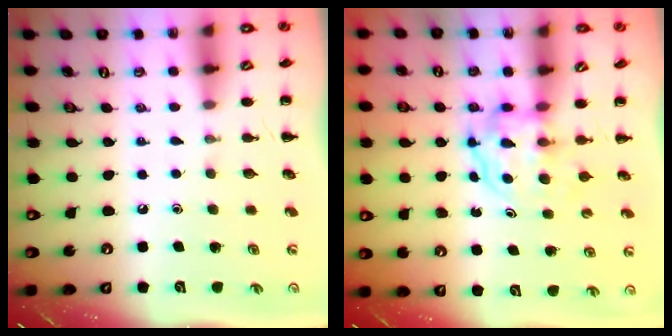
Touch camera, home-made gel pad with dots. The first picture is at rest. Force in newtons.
{"total": 3.8, "press": 3.8, "slide": 0.2}